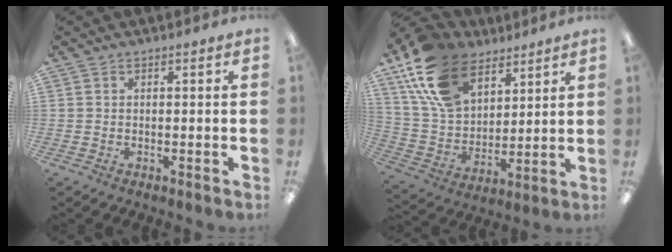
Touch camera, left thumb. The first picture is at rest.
{"total": 19.3, "force": [12.1, 11.5, 9.8], "torque": [-0.218, -0.040, 0.230]}